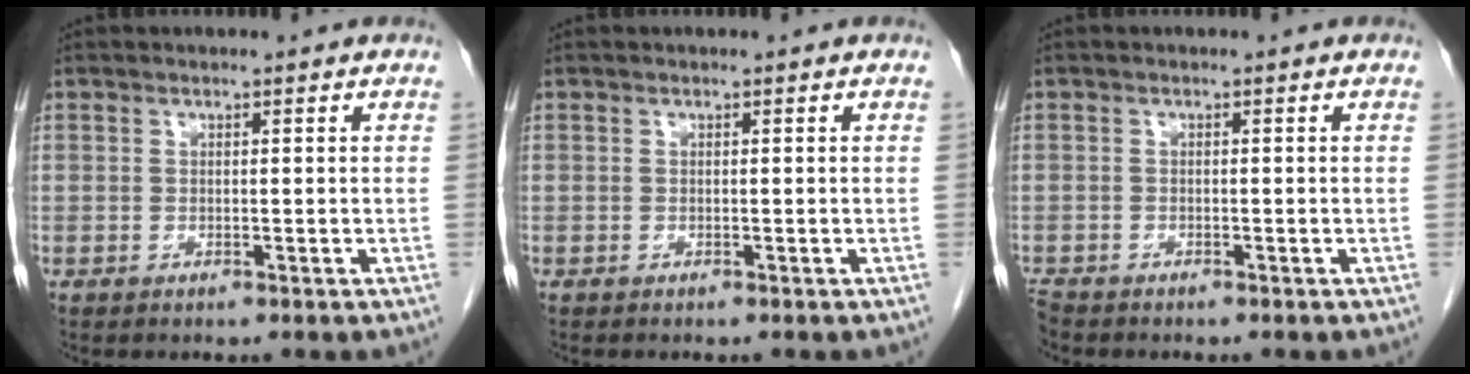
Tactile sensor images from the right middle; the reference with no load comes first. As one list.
[{"total": 0.0}, {"total": 1.5, "force": [-1.5, 0.4, 0.3], "torque": [-0.010, -0.005, -0.027]}]